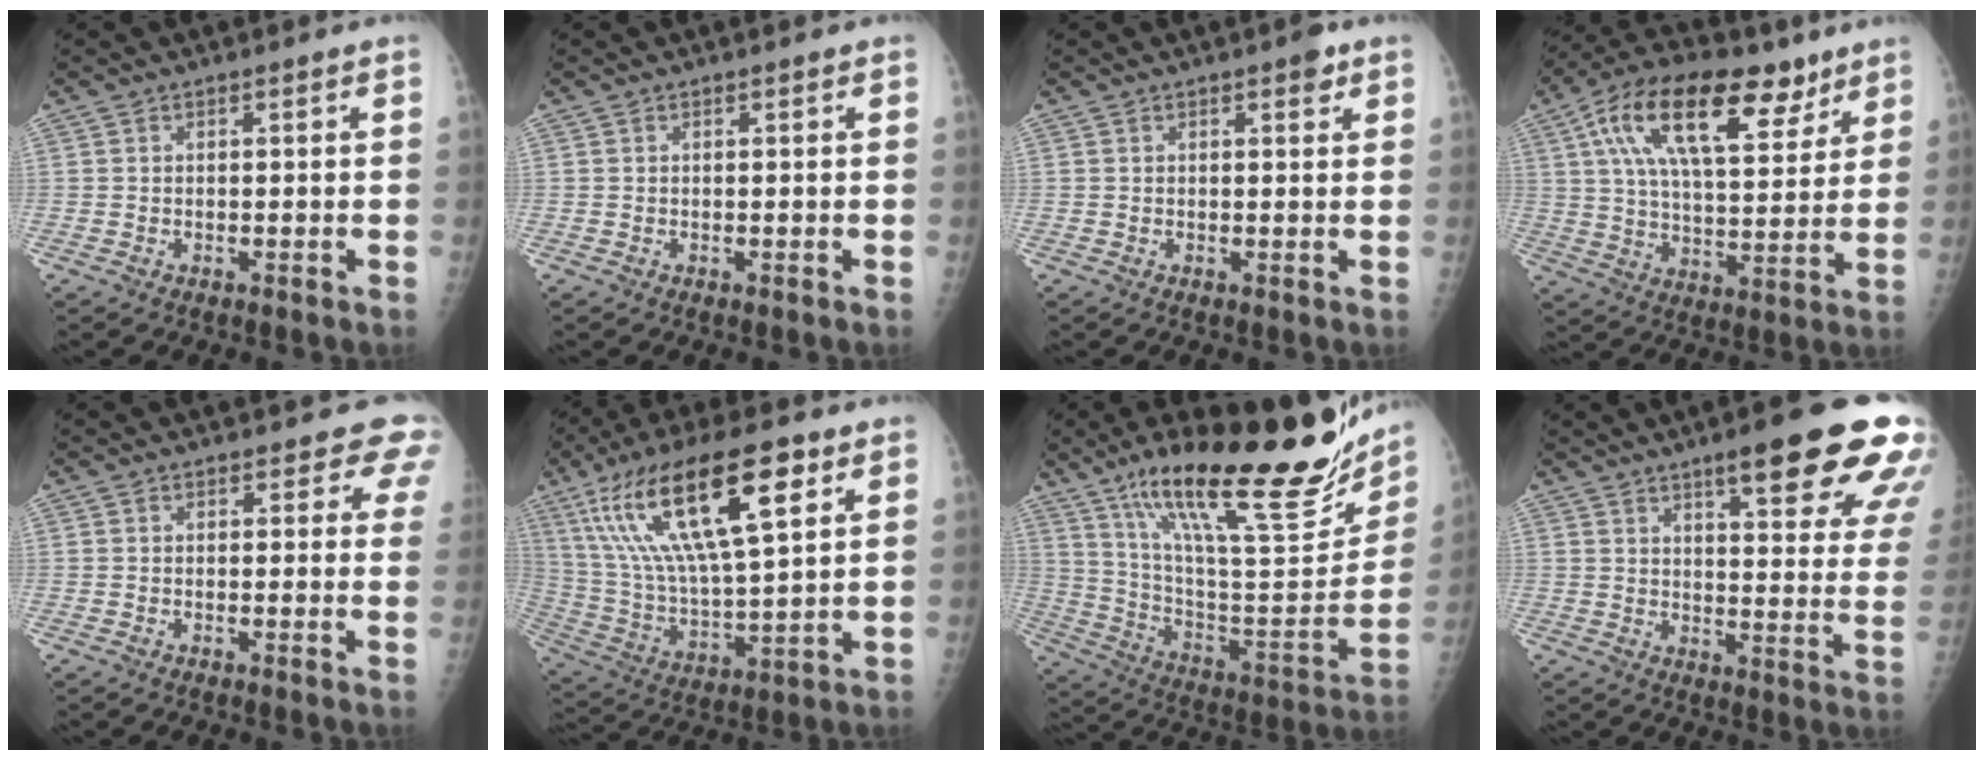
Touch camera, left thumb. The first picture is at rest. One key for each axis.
{"total": 0.0}
{"total": 2.2, "fx": 1.3, "fy": 0.9, "fz": 1.6, "tx": -0.013, "ty": -0.003, "tz": 0.014}
{"total": 21.8, "fx": 10.7, "fy": 10.3, "fz": 16.0, "tx": -0.247, "ty": -0.009, "tz": 0.179}
{"total": 5.0, "fx": 4.2, "fy": 2.3, "fz": 1.5, "tx": 0.024, "ty": -0.019, "tz": 0.030}
{"total": 24.0, "fx": 11.2, "fy": 7.3, "fz": 19.9, "tx": -0.365, "ty": -0.013, "tz": 0.206}
{"total": 32.1, "fx": 21.4, "fy": 7.7, "fz": 22.7, "tx": -0.327, "ty": -0.080, "tz": 0.347}
{"total": 21.7, "fx": 13.6, "fy": 4.3, "fz": 16.3, "tx": -0.185, "ty": -0.052, "tz": 0.173}